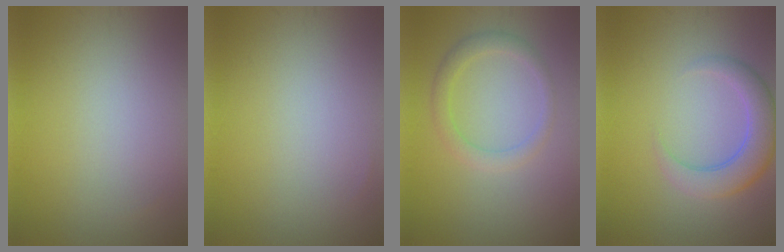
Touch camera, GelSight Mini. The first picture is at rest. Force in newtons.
{"total": 0.0}
{"total": 2.3, "press": 2.3, "slide": 0.2}
{"total": 5.4, "press": 5.4, "slide": 0.1}